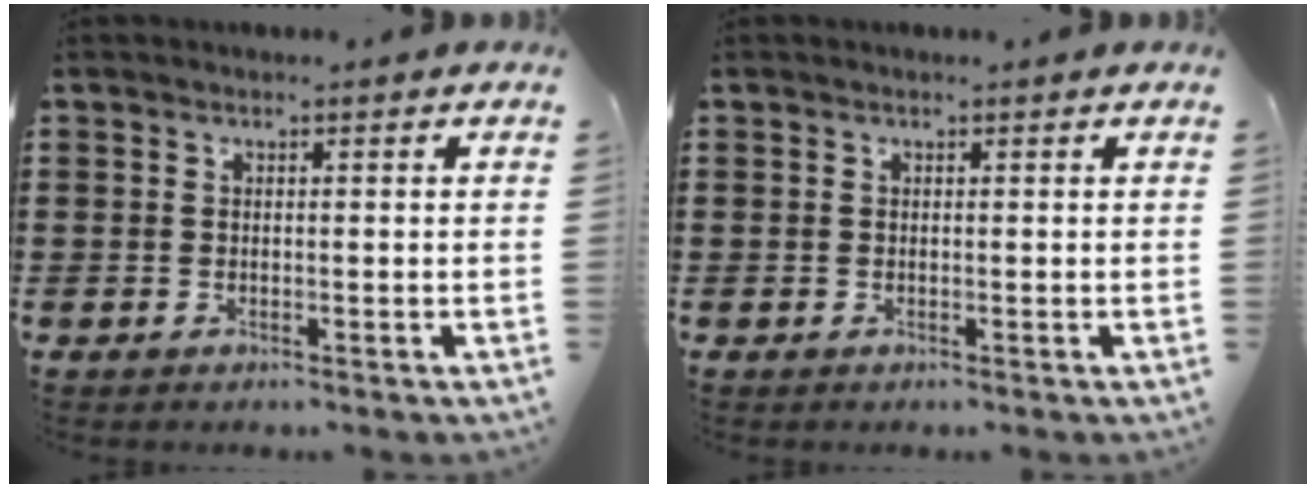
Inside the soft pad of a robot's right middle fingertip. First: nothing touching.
{"total": 0.0}